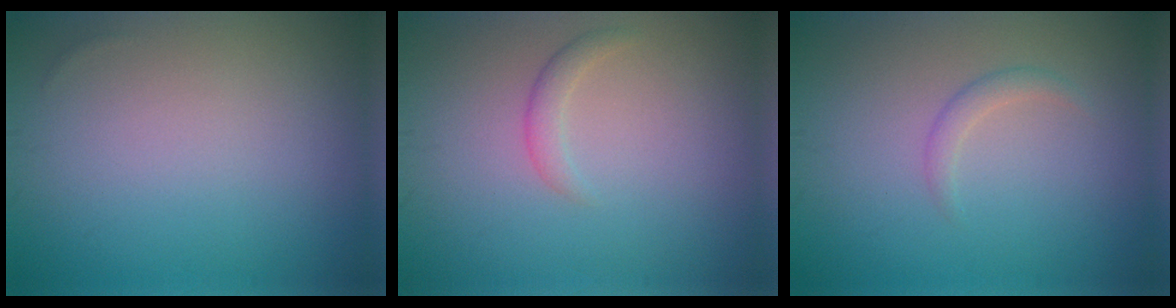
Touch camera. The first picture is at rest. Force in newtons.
{"total": 1.3, "press": 1.3, "slide": 0.1}
{"total": 1.2, "press": 1.2, "slide": 0.1}